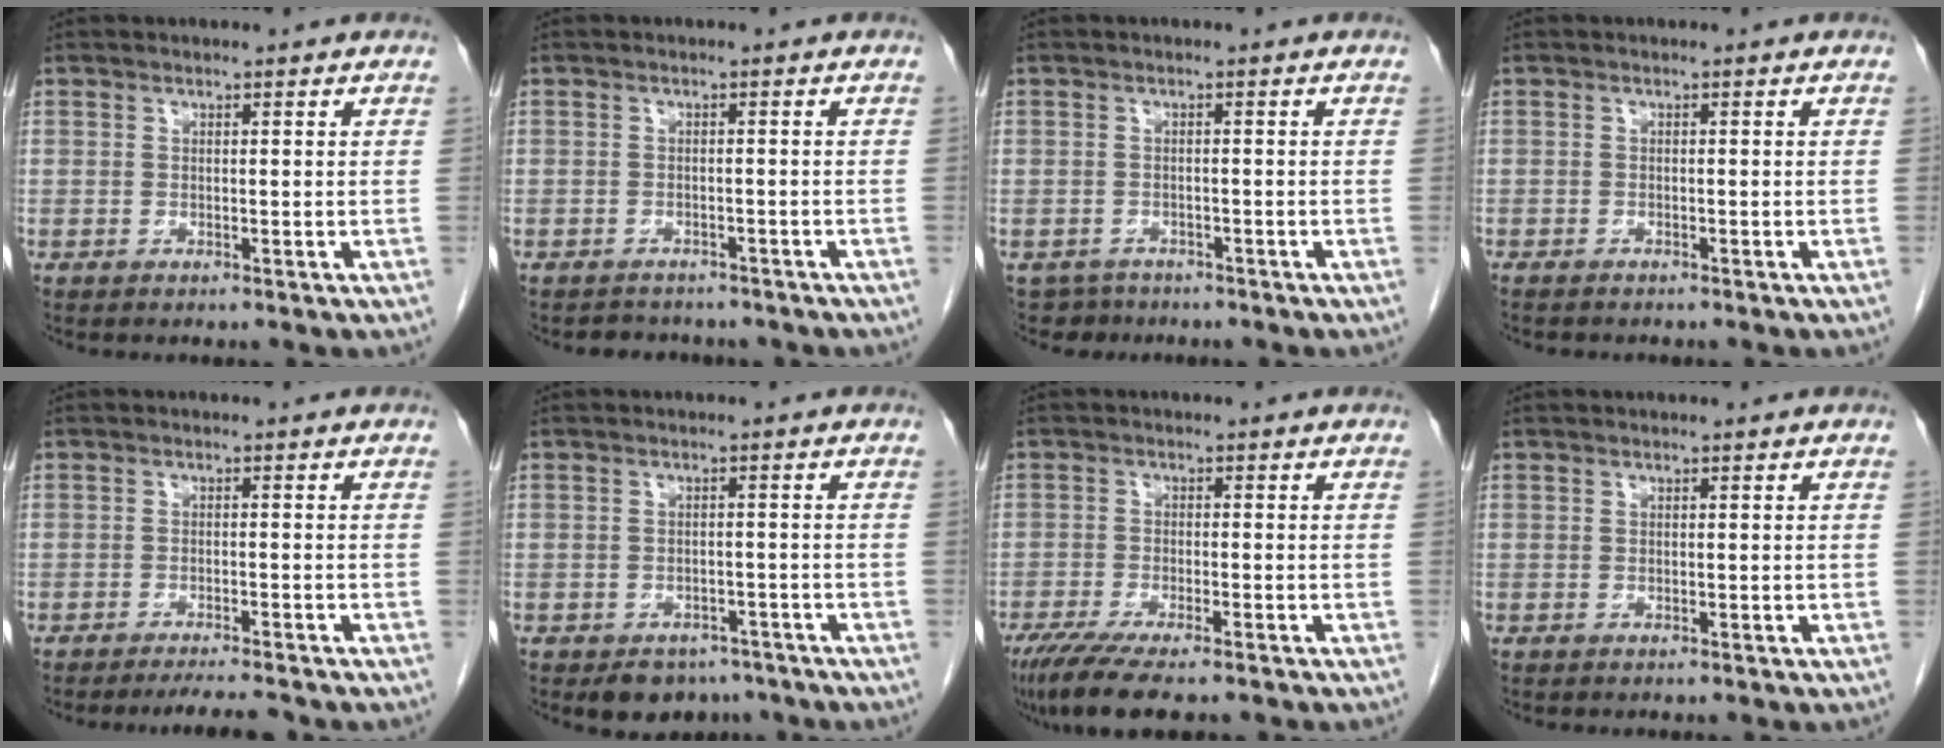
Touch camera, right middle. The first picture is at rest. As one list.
[{"total": 4.7, "force": [-4.1, 2.1, 0.7], "torque": [-0.011, 0.005, -0.048]}, {"total": 2.7, "force": [-2.2, 1.5, -0.6], "torque": [0.005, 0.004, -0.035]}, {"total": 2.0, "force": [-1.8, 0.4, 0.8], "torque": [-0.017, -0.004, -0.021]}, {"total": 4.6, "force": [-4.2, -0.2, 1.9], "torque": [-0.028, -0.015, -0.064]}, {"total": 5.1, "force": [-4.0, 2.9, 1.1], "torque": [-0.007, 0.003, -0.053]}, {"total": 9.6, "force": [-7.5, 1.5, 5.8], "torque": [-0.093, -0.020, -0.120]}, {"total": 0.0}]